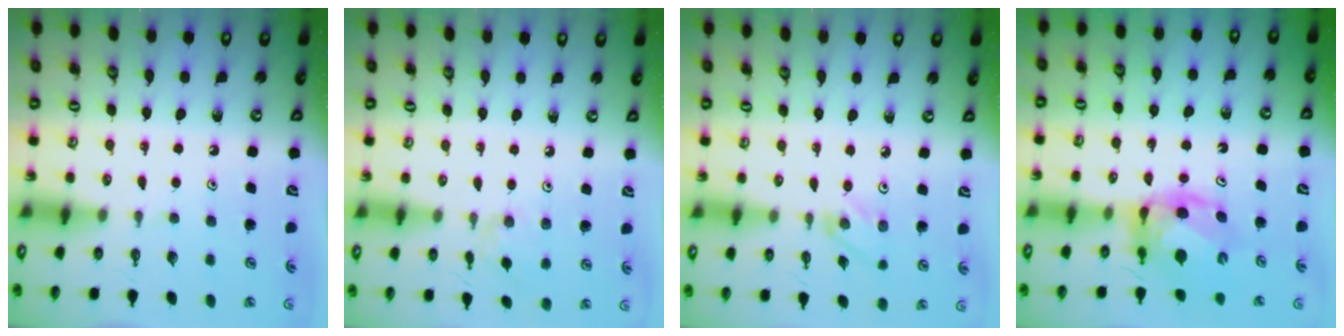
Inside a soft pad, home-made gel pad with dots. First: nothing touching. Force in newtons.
{"total": 1.4, "press": 1.4, "slide": 0.4}
{"total": 2.8, "press": 2.7, "slide": 0.4}
{"total": 7.6, "press": 7.5, "slide": 0.9}